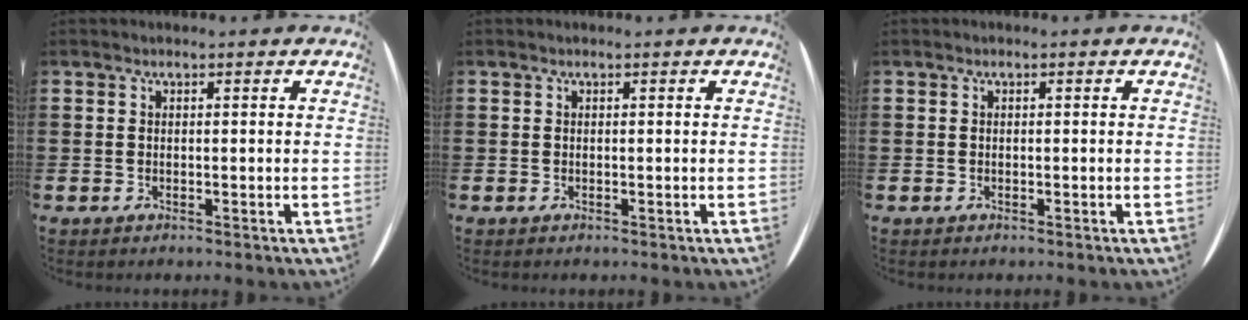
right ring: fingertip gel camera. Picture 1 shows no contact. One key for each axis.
{"total": 0.0}
{"total": 0.0}